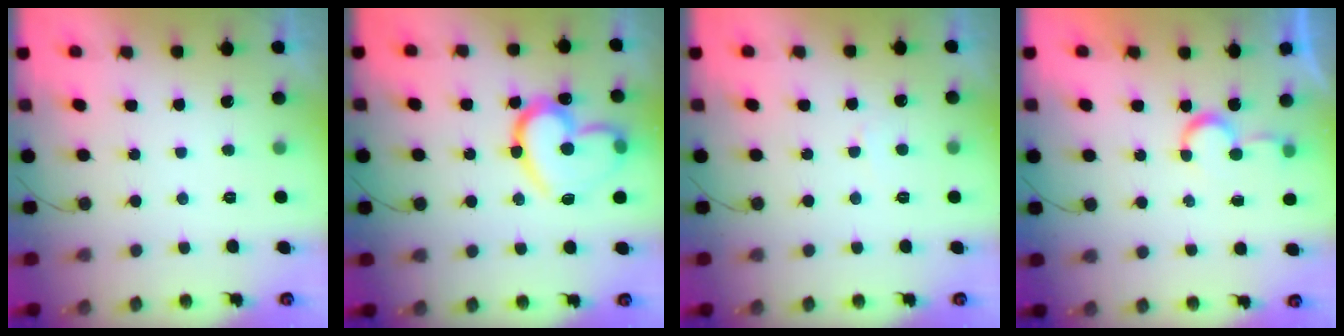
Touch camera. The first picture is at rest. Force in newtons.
{"total": 18.9, "press": 18.9, "slide": 1.5}
{"total": 2.6, "press": 2.6, "slide": 0.1}
{"total": 5.0, "press": 5.0, "slide": 0.3}